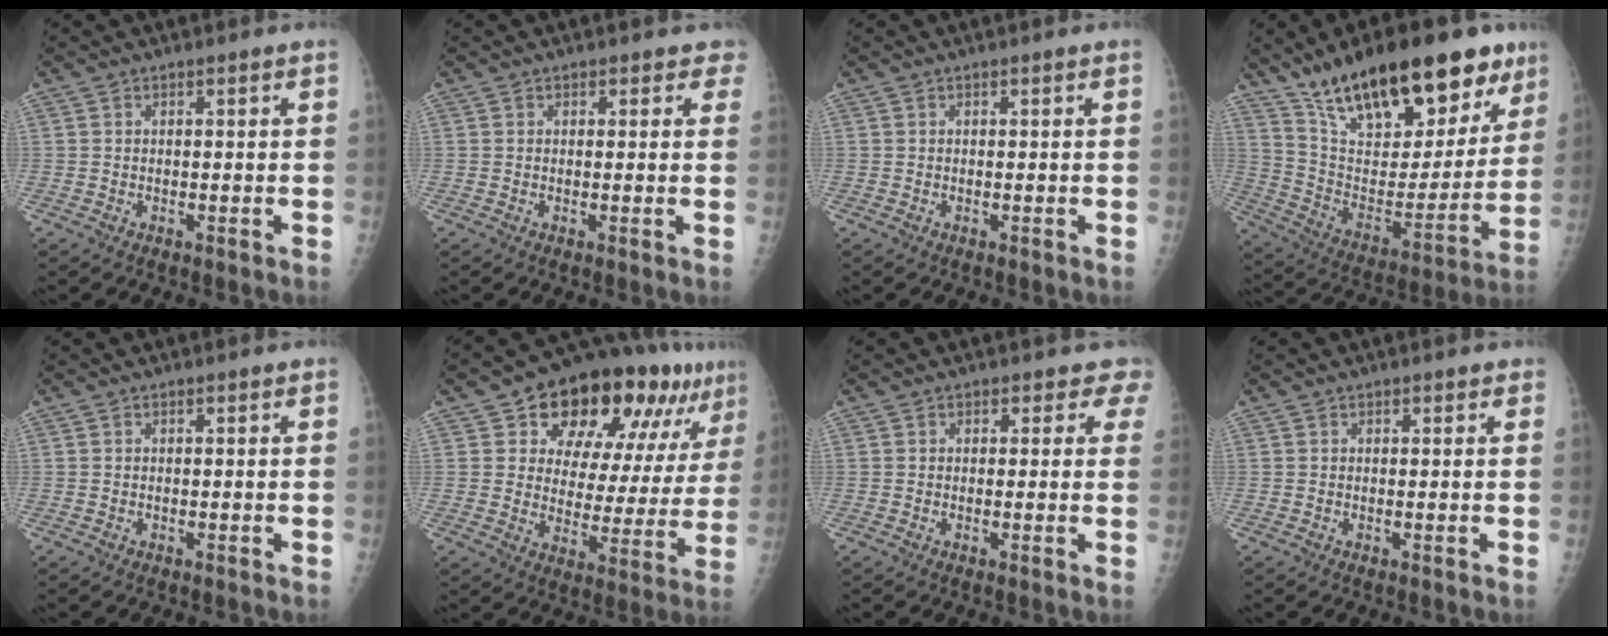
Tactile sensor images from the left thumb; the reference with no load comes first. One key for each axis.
{"total": 2.3, "fx": 1.6, "fy": 1.5, "fz": 0.3, "tx": 0.030, "ty": -0.004, "tz": 0.005}
{"total": 0.0}
{"total": 29.2, "fx": 18.9, "fy": 11.7, "fz": 18.8, "tx": -0.257, "ty": -0.044, "tz": 0.311}
{"total": 0.0}
{"total": 21.9, "fx": 12.4, "fy": 10.9, "fz": 14.3, "tx": -0.161, "ty": -0.016, "tz": 0.180}
{"total": 2.9, "fx": 2.2, "fy": 1.9, "fz": 0.2, "tx": 0.032, "ty": -0.010, "tz": 0.004}
{"total": 0.7, "fx": 0.5, "fy": 0.5, "fz": 0.1, "tx": 0.005, "ty": -0.003, "tz": 0.004}